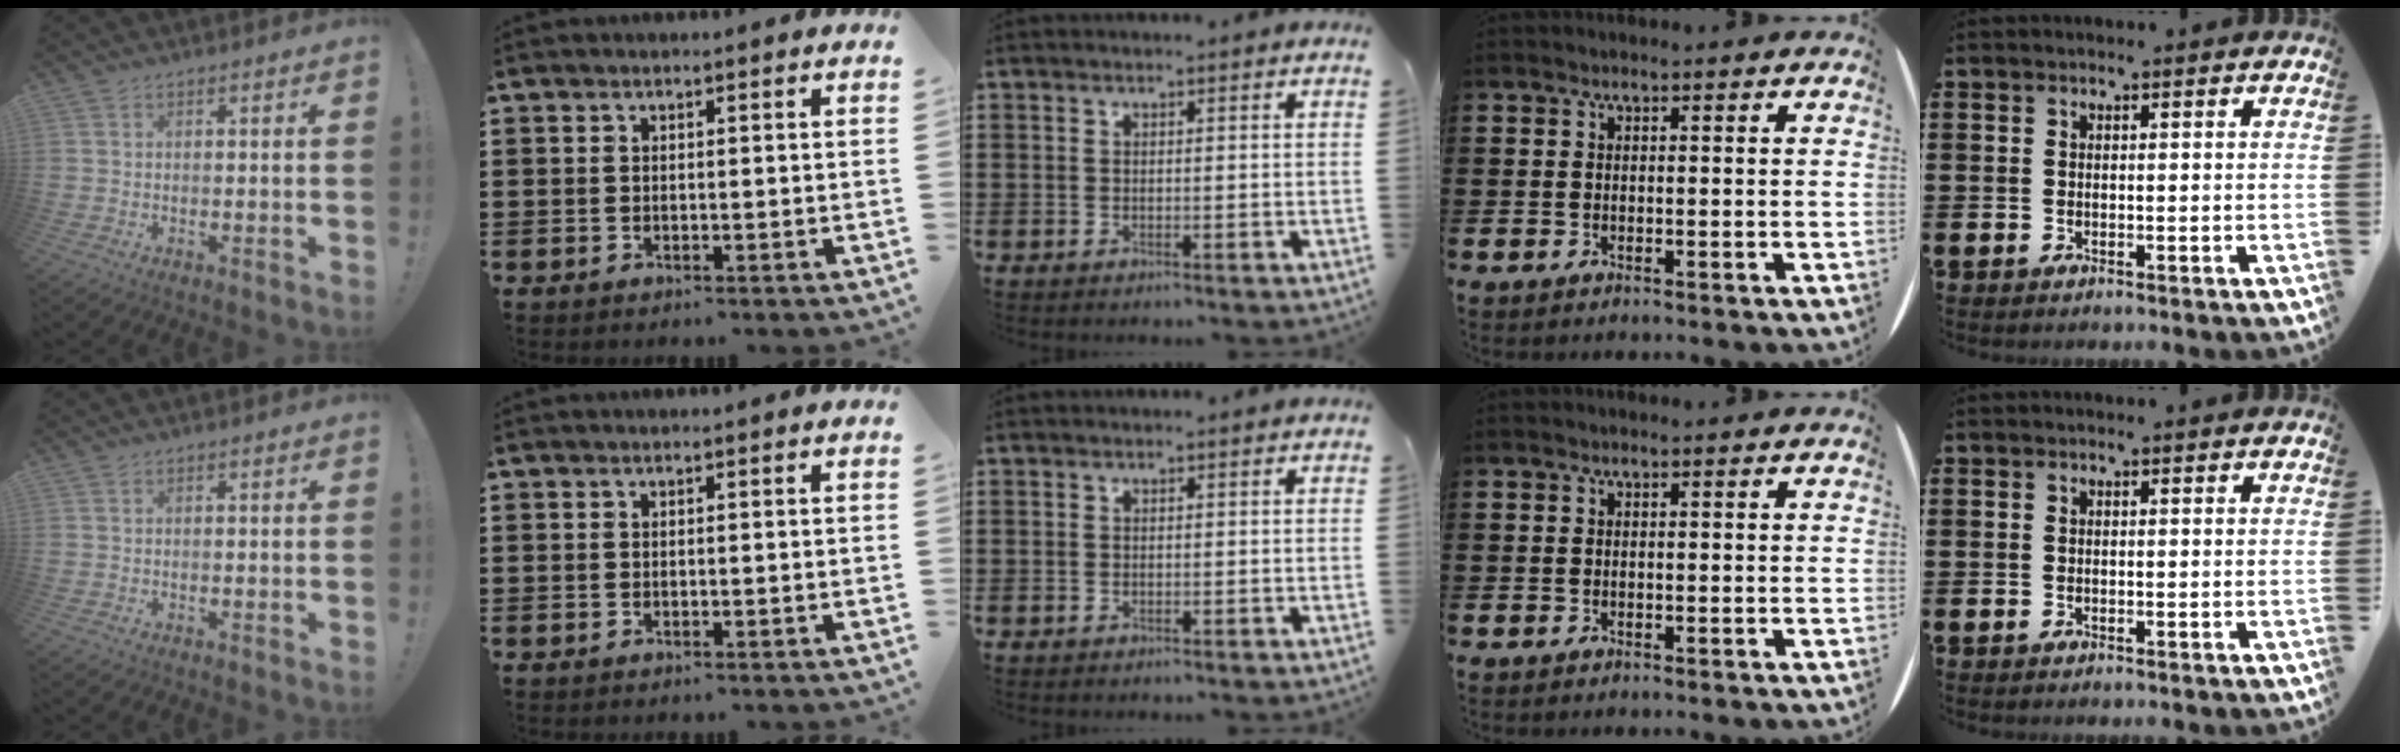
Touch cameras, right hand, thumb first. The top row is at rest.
{}